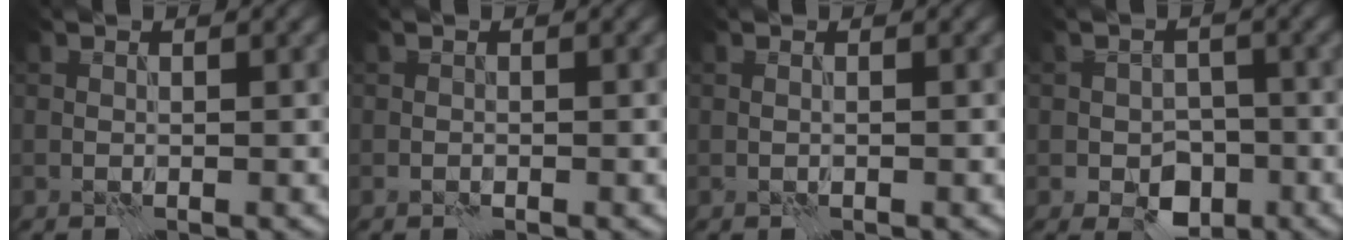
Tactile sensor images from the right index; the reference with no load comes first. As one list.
[{"total": 0.6, "force": [-0.2, 0.5, 0.2], "torque": [-0.003, -0.001, -0.006]}, {"total": 0.0}, {"total": 4.1, "force": [-1.7, 2.9, 2.4], "torque": [-0.029, -0.005, -0.030]}]